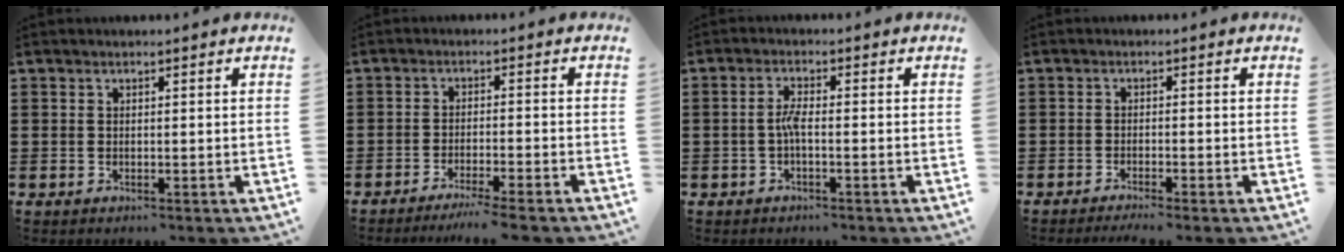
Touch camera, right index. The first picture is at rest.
{"total": 3.5, "force": [-3.1, -0.5, 1.6], "torque": [-0.026, -0.008, -0.059]}
{"total": 2.7, "force": [-0.7, 0.5, 2.6], "torque": [-0.057, 0.000, -0.017]}
{"total": 1.4, "force": [-1.2, -0.3, 0.5], "torque": [-0.009, 0.000, -0.024]}